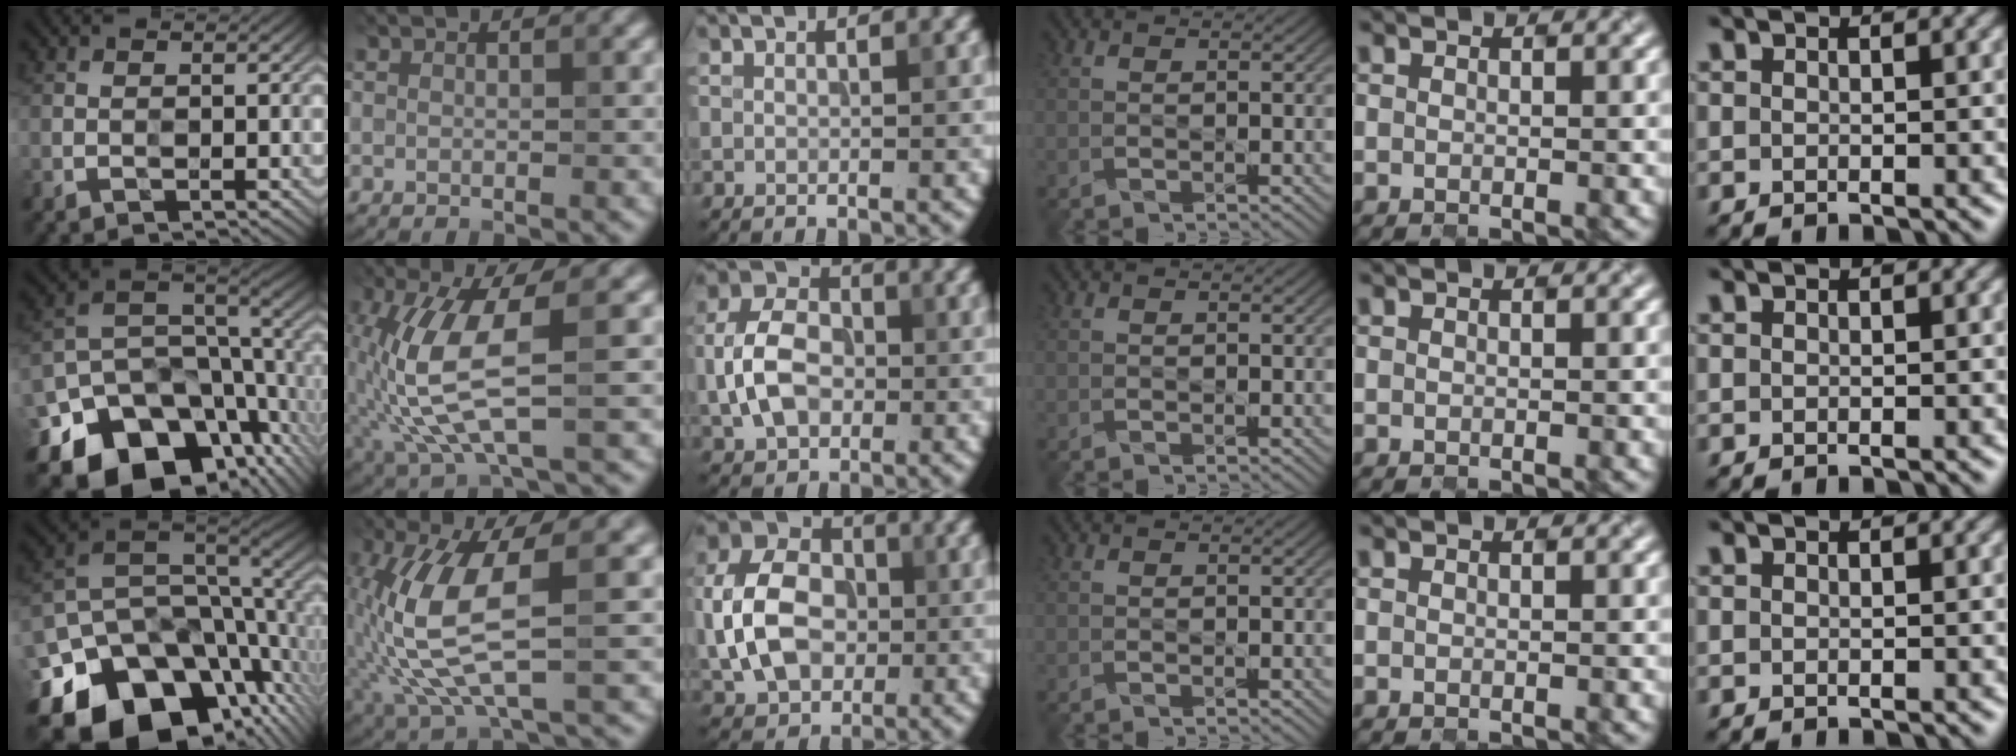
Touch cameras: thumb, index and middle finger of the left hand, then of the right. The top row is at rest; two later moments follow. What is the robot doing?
{"motion": "close", "object": "jewelry box"}